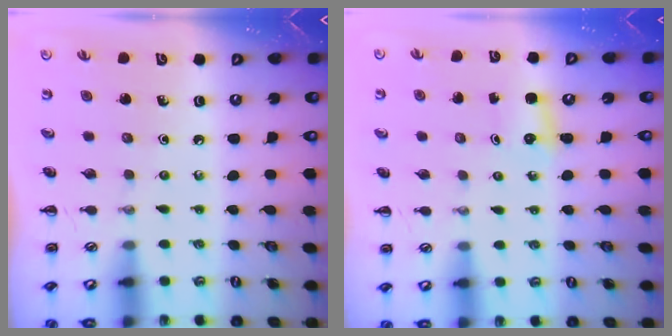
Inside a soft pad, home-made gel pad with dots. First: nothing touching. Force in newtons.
{"total": 2.5, "press": 2.4, "slide": 0.8}